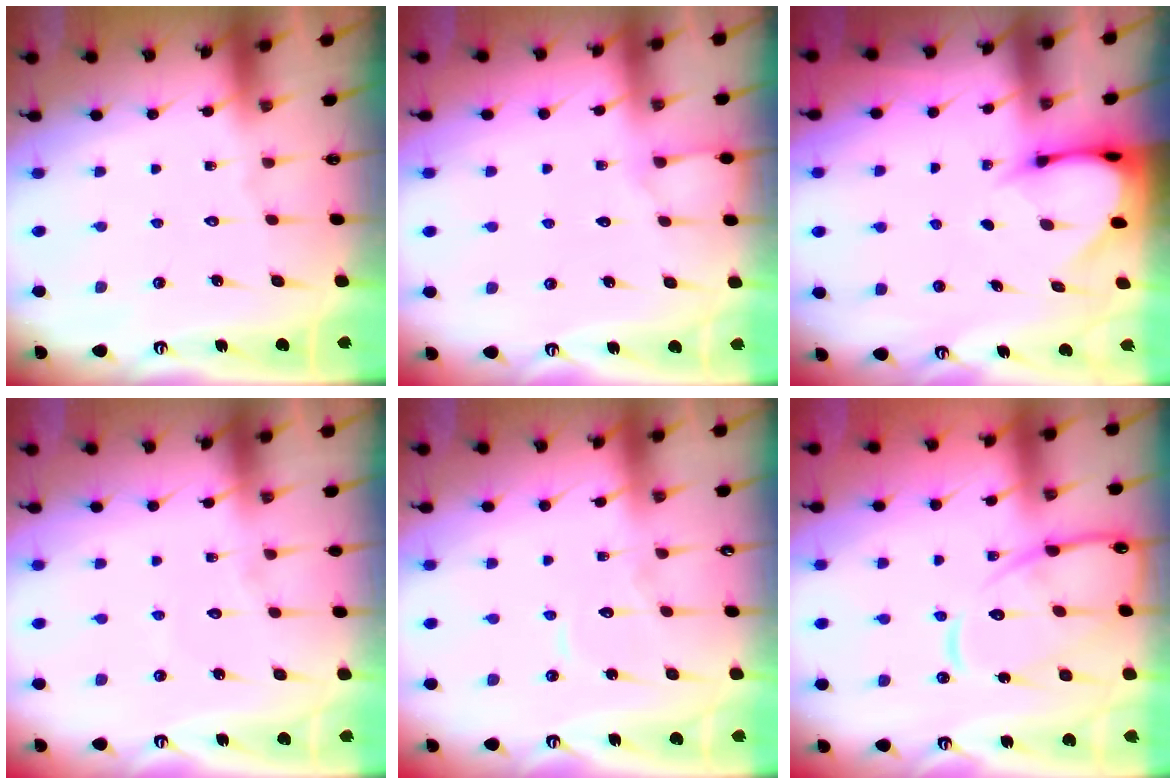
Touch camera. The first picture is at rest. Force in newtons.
{"total": 5.1, "press": 5.1, "slide": 0.7}
{"total": 3.6, "press": 3.6, "slide": 0.2}
{"total": 2.6, "press": 2.5, "slide": 0.2}
{"total": 6.1, "press": 6.1, "slide": 0.6}
{"total": 13.9, "press": 13.8, "slide": 1.3}